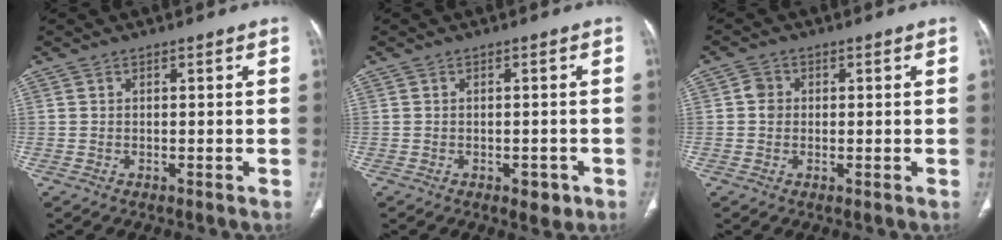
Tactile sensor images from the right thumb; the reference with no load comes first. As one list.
[{"total": 2.8, "force": [-1.3, 1.6, 1.8], "torque": [-0.013, 0.004, -0.010]}, {"total": 2.4, "force": [0.1, 2.1, 1.0], "torque": [-0.009, 0.004, 0.000]}]